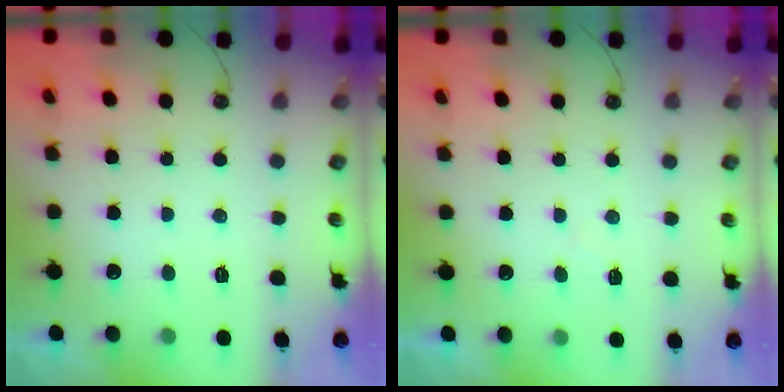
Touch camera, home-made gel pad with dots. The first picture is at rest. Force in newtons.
{"total": 4.8, "press": 4.8, "slide": 0.6}